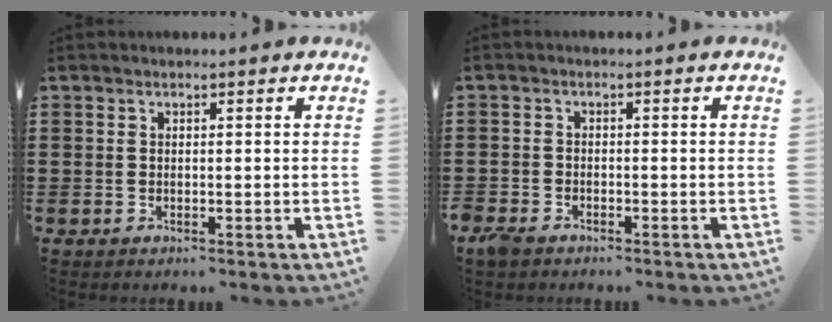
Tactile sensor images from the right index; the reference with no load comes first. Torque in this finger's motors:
{"motor_torque": [1.08, 1.06, 0.04, 0.01]}